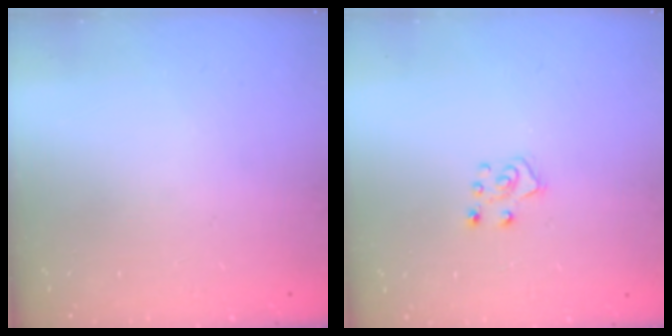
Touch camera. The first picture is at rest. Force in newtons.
{"total": 6.4, "press": 6.4, "slide": 0.5}